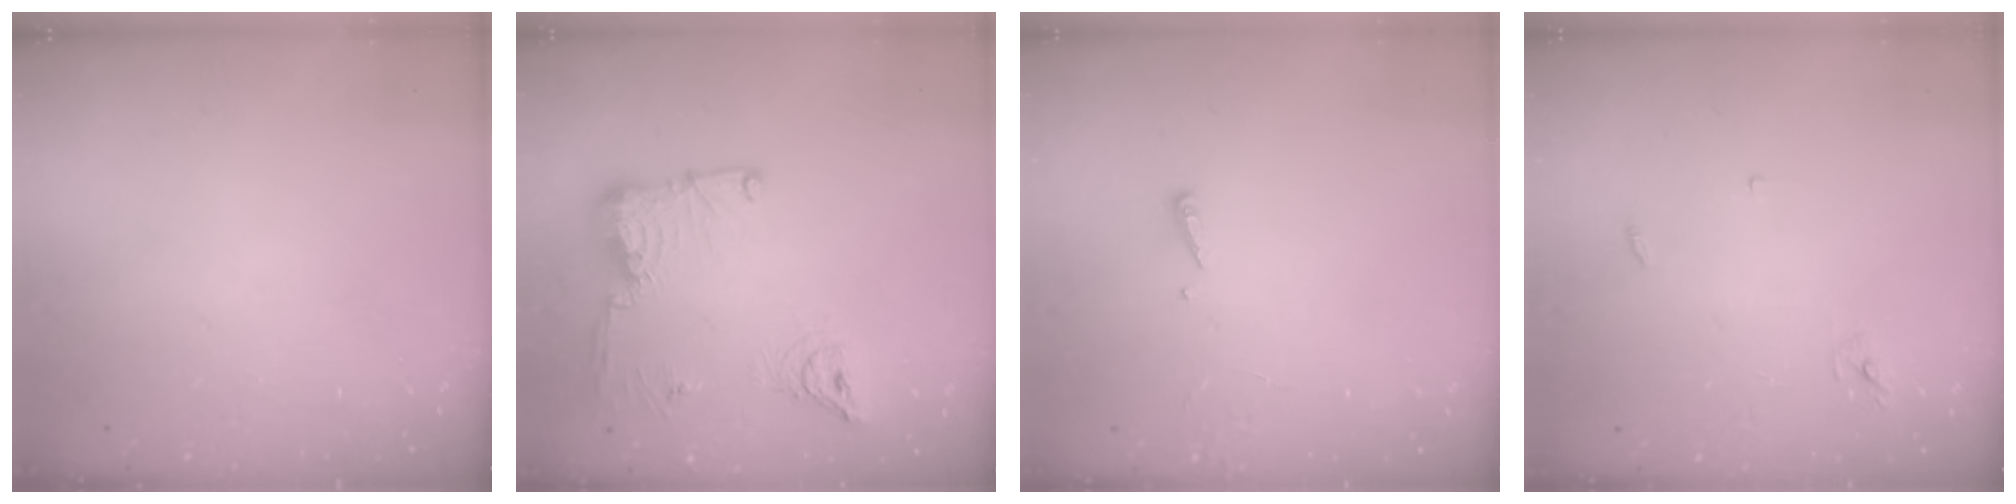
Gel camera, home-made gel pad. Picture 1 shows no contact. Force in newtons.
{"total": 14.7, "press": 14.6, "slide": 2.1}
{"total": 2.4, "press": 2.4, "slide": 0.2}
{"total": 2.5, "press": 2.5, "slide": 0.1}